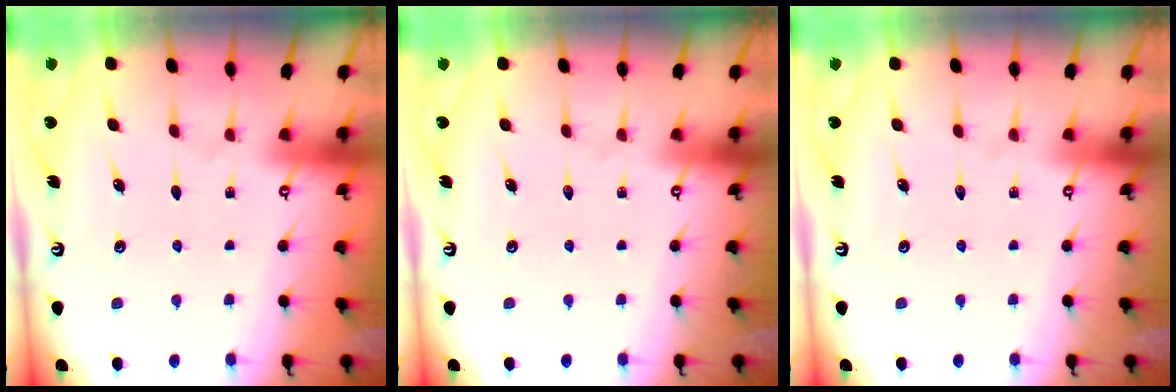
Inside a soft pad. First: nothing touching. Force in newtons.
{"total": 0.0}
{"total": 0.0}